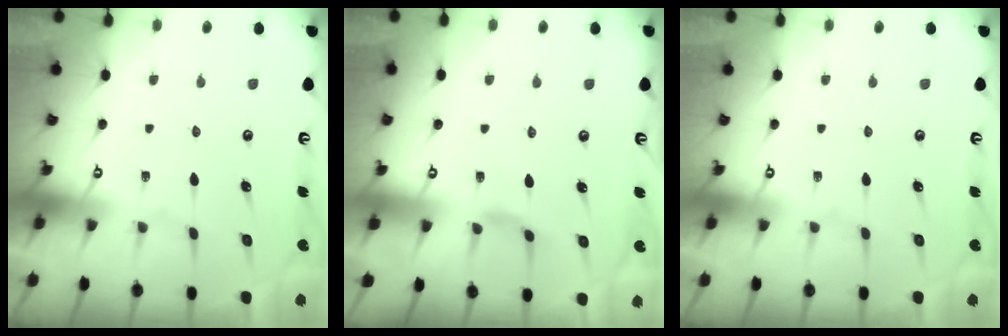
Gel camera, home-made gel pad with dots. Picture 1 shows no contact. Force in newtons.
{"total": 2.6, "press": 2.6, "slide": 0.6}
{"total": 0.0}